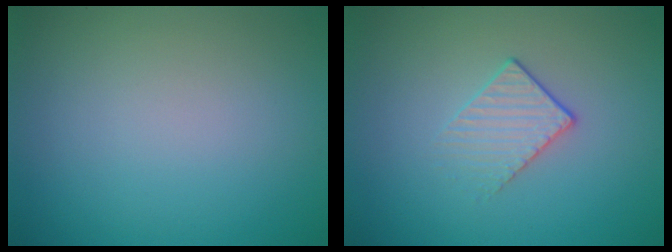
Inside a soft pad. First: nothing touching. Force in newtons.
{"total": 1.6, "press": 1.1, "slide": 1.1}